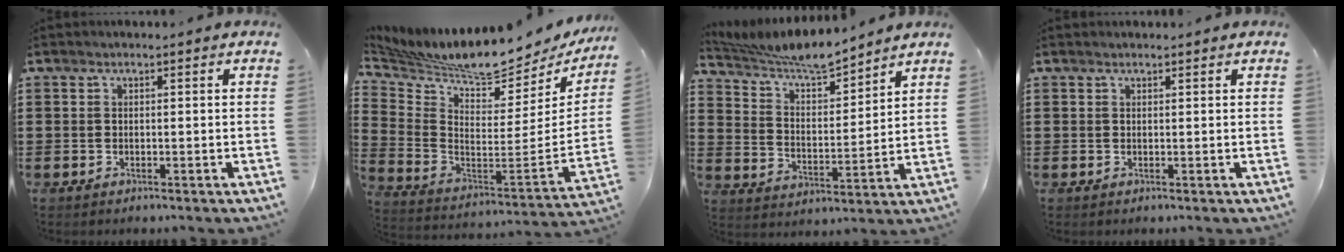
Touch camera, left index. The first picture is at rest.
{"total": 7.7, "force": [7.1, 0.8, 3.0], "torque": [-0.091, -0.073, 0.116]}
{"total": 6.9, "force": [6.4, 0.7, 2.5], "torque": [-0.077, -0.040, 0.107]}
{"total": 0.6, "force": [0.6, 0.1, 0.0], "torque": [-0.002, 0.000, 0.012]}